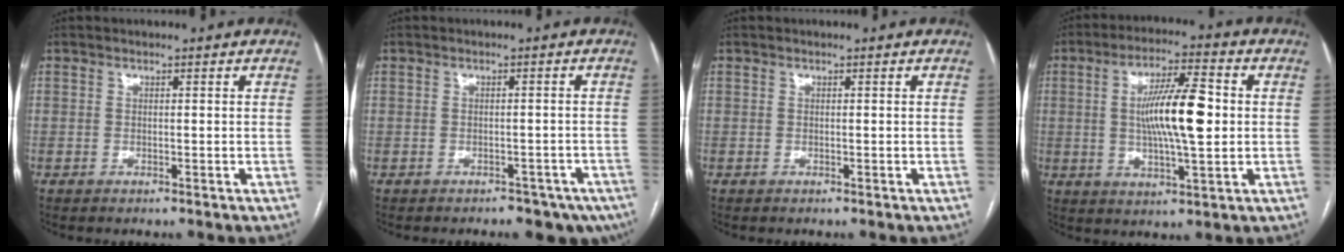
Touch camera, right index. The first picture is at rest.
{"total": 8.2, "force": [-6.1, 4.7, 3.0], "torque": [-0.021, 0.009, -0.066]}
{"total": 0.0}
{"total": 11.9, "force": [0.8, 2.1, 11.7], "torque": [-0.206, 0.010, 0.012]}